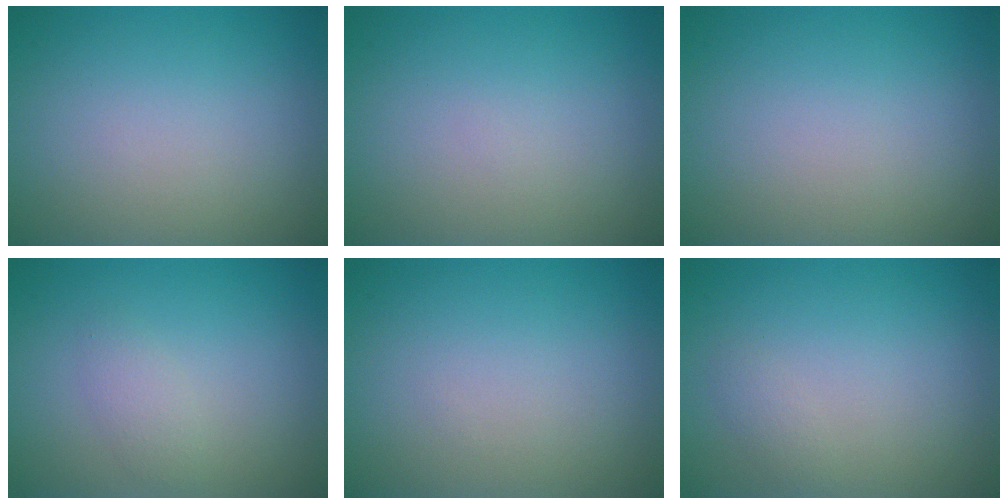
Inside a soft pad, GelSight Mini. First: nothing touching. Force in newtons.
{"total": 0.0}
{"total": 0.0}
{"total": 1.4, "press": 1.4, "slide": 0.1}
{"total": 0.0}
{"total": 0.8, "press": 0.8, "slide": 0.0}